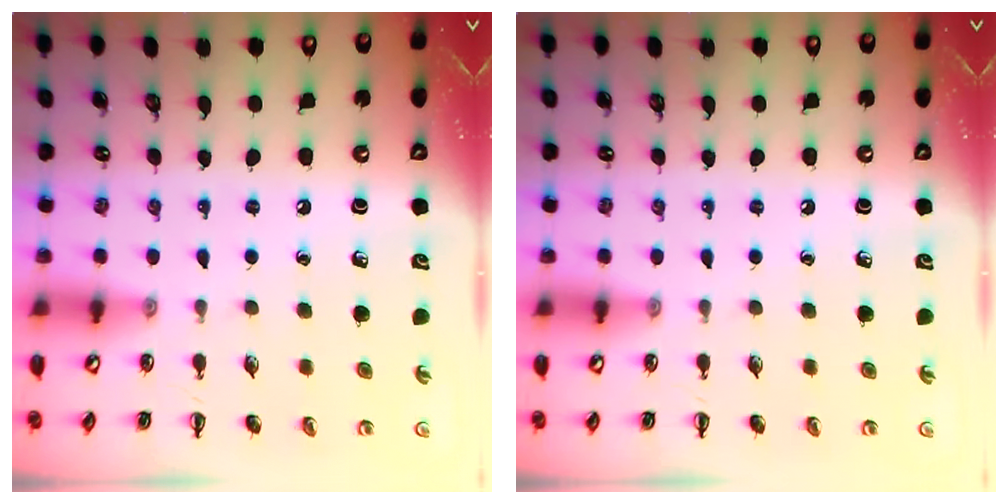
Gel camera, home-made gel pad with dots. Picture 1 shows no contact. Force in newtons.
{"total": 0.0}